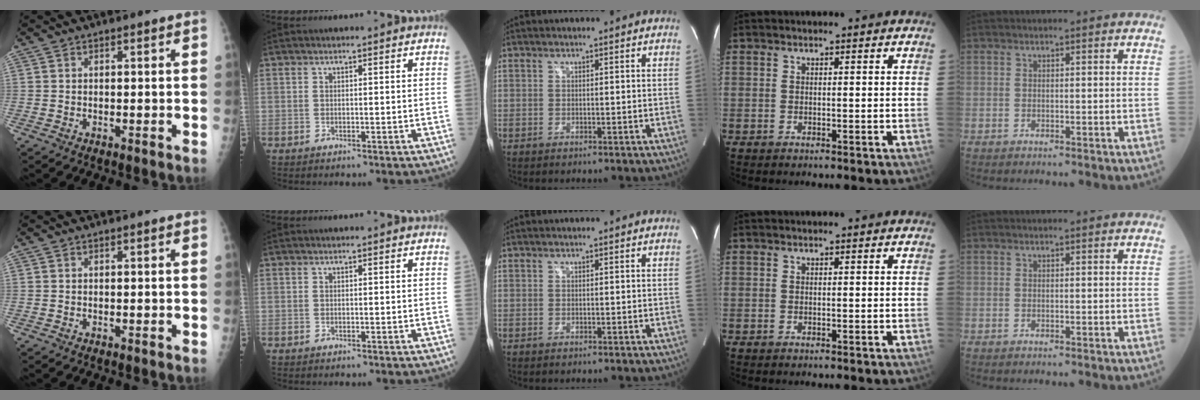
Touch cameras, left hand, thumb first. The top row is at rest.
{}